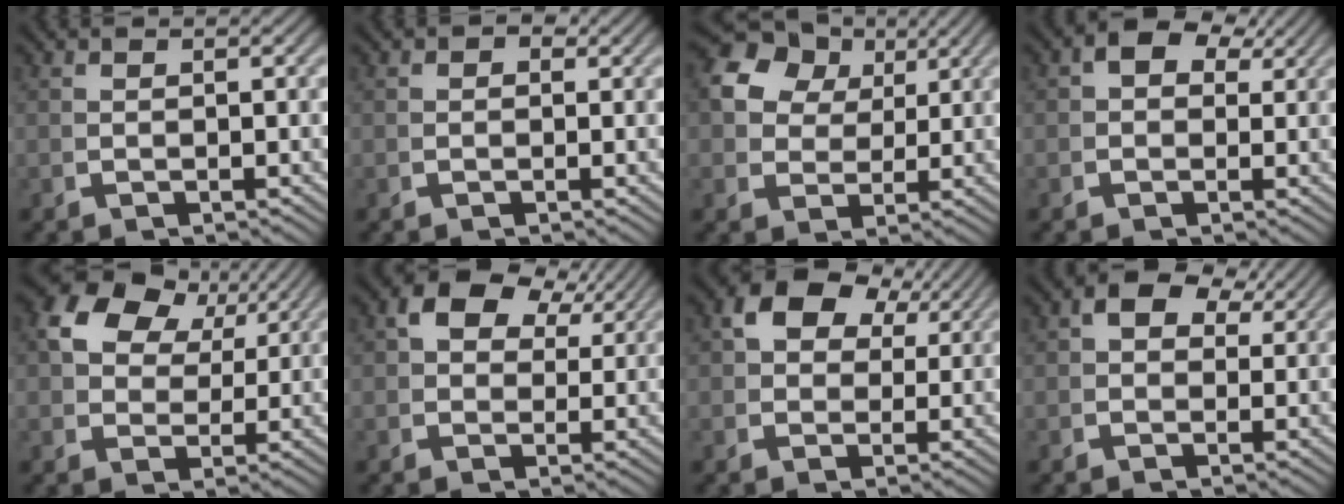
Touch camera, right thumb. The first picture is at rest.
{"total": 0.7, "force": [0.3, 0.6, 0.2], "torque": [-0.005, -0.004, 0.001]}
{"total": 9.6, "force": [3.4, 7.4, 5.1], "torque": [-0.119, -0.009, 0.063]}
{"total": 3.4, "force": [1.9, 1.9, 2.1], "torque": [-0.039, 0.005, 0.026]}
{"total": 8.1, "force": [3.5, 5.4, 4.8], "torque": [-0.111, -0.012, 0.071]}
{"total": 6.0, "force": [3.3, 3.4, 3.7], "torque": [-0.069, 0.009, 0.051]}
{"total": 6.5, "force": [3.2, 4.1, 3.9], "torque": [-0.080, 0.003, 0.054]}
{"total": 3.9, "force": [2.2, 2.1, 2.4], "torque": [-0.046, 0.008, 0.032]}